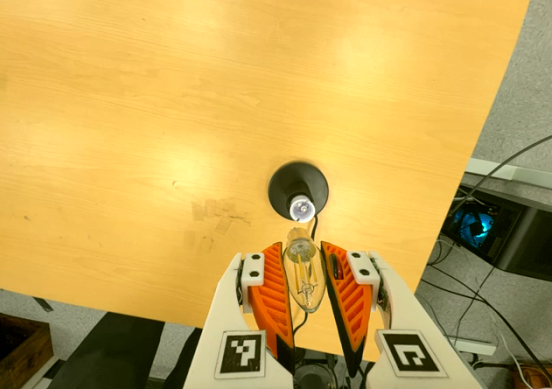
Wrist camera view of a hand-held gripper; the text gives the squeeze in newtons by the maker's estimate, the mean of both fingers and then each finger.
{"total": 12.3, "left": 13.0, "right": 11.7}